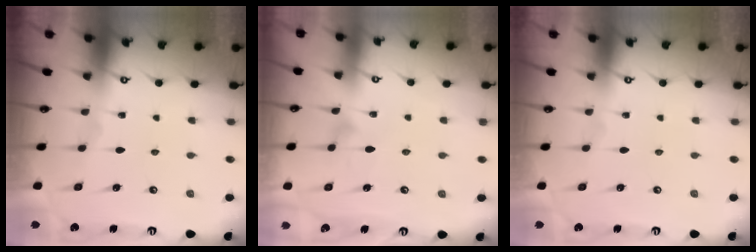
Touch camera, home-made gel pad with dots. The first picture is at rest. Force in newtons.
{"total": 4.3, "press": 4.2, "slide": 0.3}
{"total": 0.0}